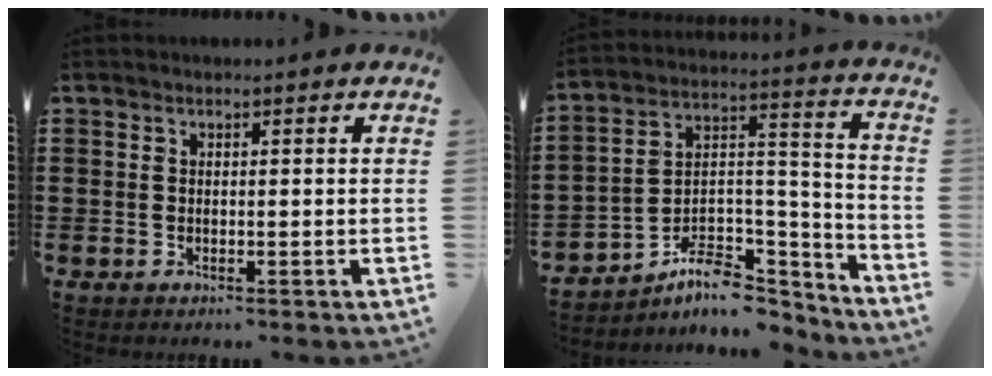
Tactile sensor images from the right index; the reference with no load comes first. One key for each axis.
{"total": 7.9, "fx": -6.1, "fy": 3.8, "fz": 3.3, "tx": -0.057, "ty": 0.013, "tz": -0.112}